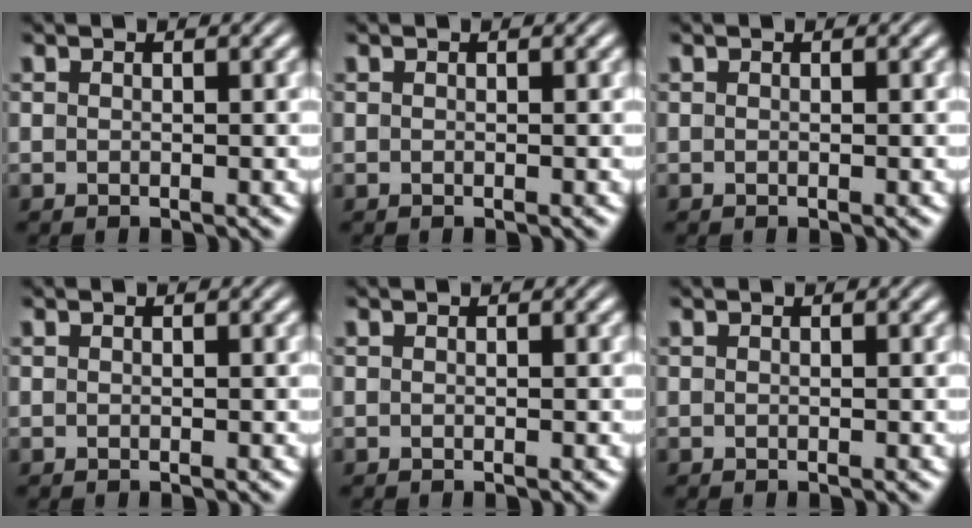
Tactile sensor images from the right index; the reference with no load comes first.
{"total": 0.0}
{"total": 0.0}
{"total": 0.0}
{"total": 0.0}
{"total": 0.0}